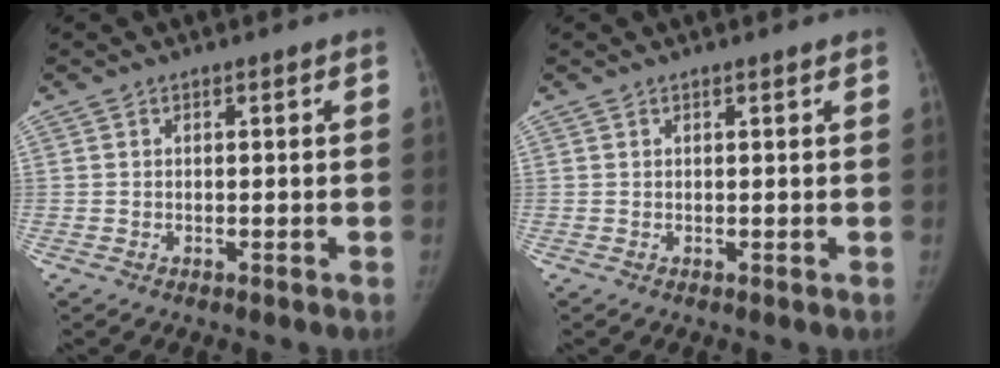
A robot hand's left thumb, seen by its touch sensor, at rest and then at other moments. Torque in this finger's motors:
{"motor_torque": [-0.17, -0.04, -0.17, 0.30, -0.04]}